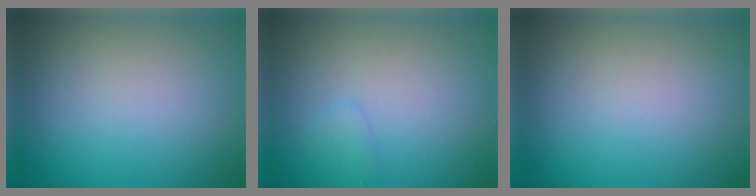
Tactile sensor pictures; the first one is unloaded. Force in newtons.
{"total": 0.8, "press": 0.8, "slide": 0.1}
{"total": 0.0}